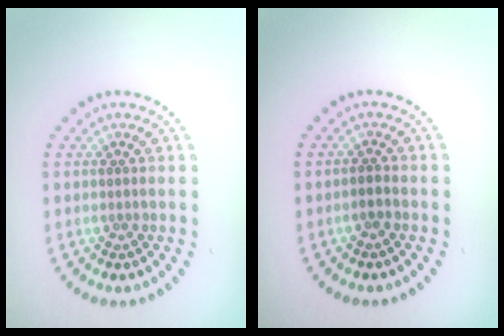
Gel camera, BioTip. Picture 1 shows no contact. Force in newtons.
{"total": 1.0, "press": 0.9, "slide": 0.4}